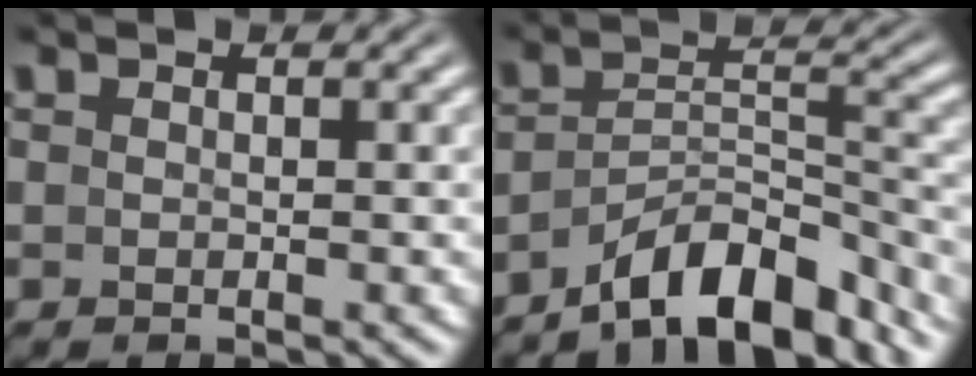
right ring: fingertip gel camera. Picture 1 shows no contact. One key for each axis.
{"total": 8.8, "fx": -6.5, "fy": 3.6, "fz": 4.8, "tx": -0.065, "ty": -0.015, "tz": -0.095}